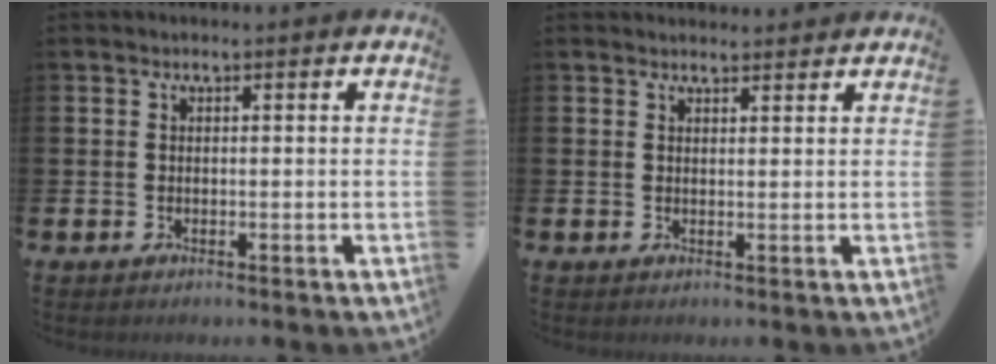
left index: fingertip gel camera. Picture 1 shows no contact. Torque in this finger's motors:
{"motor_torque": [0.88, -1.26, 0.07, 0.04]}